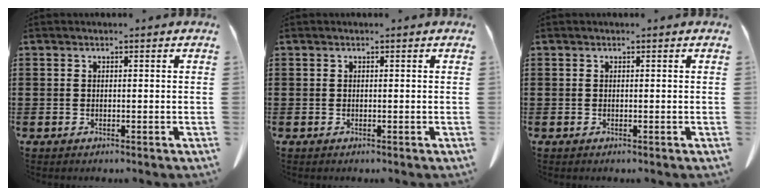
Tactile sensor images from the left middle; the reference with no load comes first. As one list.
[{"total": 0.0}, {"total": 0.0}]